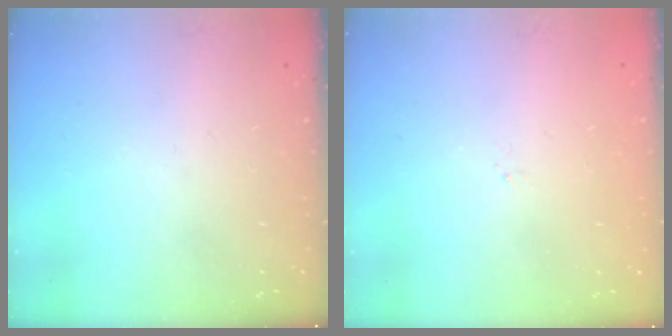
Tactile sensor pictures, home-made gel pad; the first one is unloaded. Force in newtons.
{"total": 0.0}